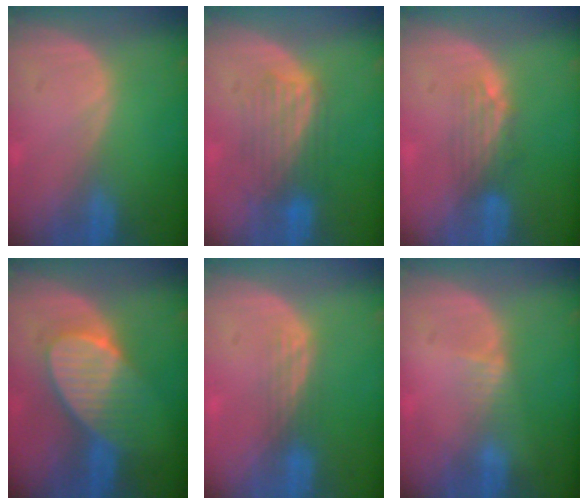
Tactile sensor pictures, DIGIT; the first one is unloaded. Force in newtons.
{"total": 5.9, "press": 5.9, "slide": 0.6}
{"total": 3.3, "press": 3.0, "slide": 1.3}
{"total": 7.5, "press": 7.4, "slide": 1.3}
{"total": 3.0, "press": 2.6, "slide": 1.4}
{"total": 1.8, "press": 1.5, "slide": 1.0}